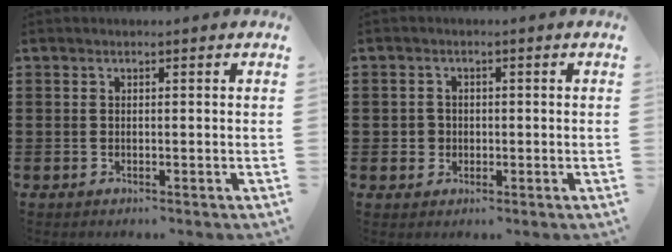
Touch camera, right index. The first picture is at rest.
{"total": 2.3, "force": [-0.4, 2.2, 0.5], "torque": [-0.017, 0.006, -0.010]}